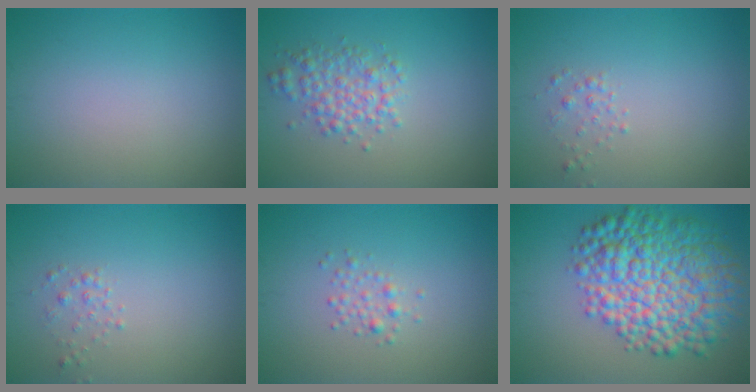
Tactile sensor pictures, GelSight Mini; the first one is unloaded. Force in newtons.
{"total": 3.0, "press": 3.0, "slide": 0.0}
{"total": 1.0, "press": 1.0, "slide": 0.1}
{"total": 1.0, "press": 1.0, "slide": 0.1}
{"total": 1.3, "press": 1.3, "slide": 0.0}
{"total": 11.1, "press": 11.1, "slide": 0.2}